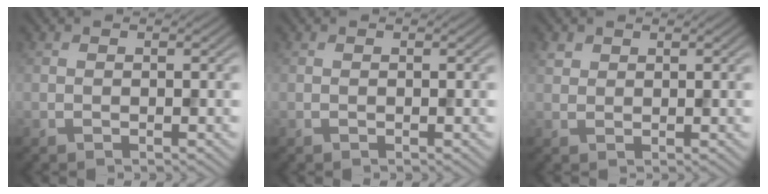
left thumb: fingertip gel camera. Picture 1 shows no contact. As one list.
[{"total": 0.0}, {"total": 1.2, "force": [0.9, 0.9, 0.3], "torque": [-0.008, 0.001, 0.019]}]